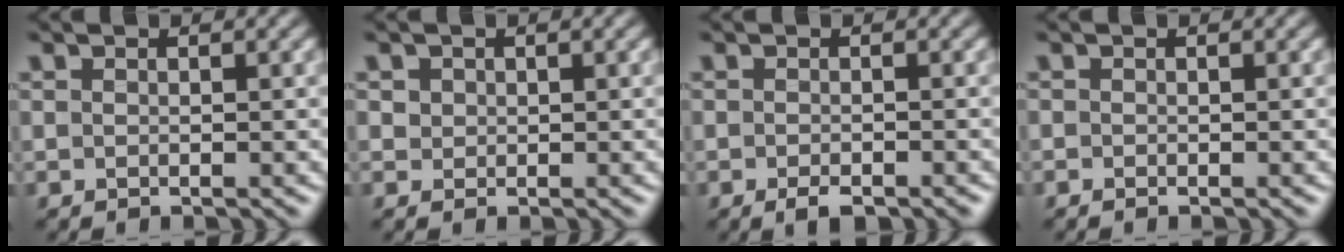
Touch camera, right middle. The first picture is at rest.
{"total": 0.8, "force": [0.3, 0.7, -0.2], "torque": [0.001, -0.004, 0.008]}
{"total": 1.8, "force": [-1.3, 0.3, 1.2], "torque": [-0.020, -0.007, -0.019]}
{"total": 0.0}